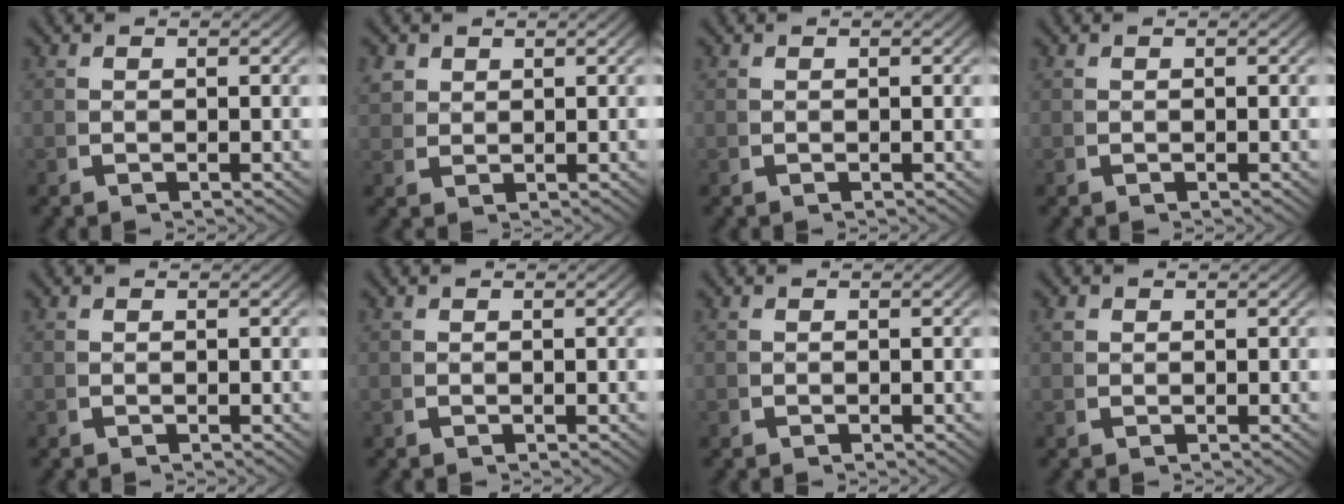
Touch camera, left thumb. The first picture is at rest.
{"total": 2.3, "force": [1.5, 1.5, 0.8], "torque": [-0.017, 0.000, 0.036]}
{"total": 0.0}
{"total": 0.0}
{"total": 0.0}
{"total": 0.0}
{"total": 0.0}
{"total": 0.8, "force": [0.5, 0.6, 0.3], "torque": [-0.006, -0.003, 0.012]}